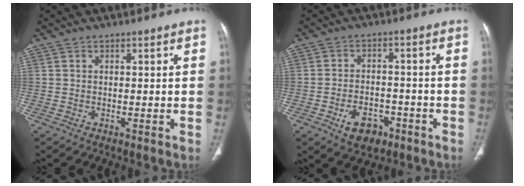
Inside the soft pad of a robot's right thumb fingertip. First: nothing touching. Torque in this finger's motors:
{"motor_torque": [-0.14, 0.34, 0.49, 0.30, 0.19]}